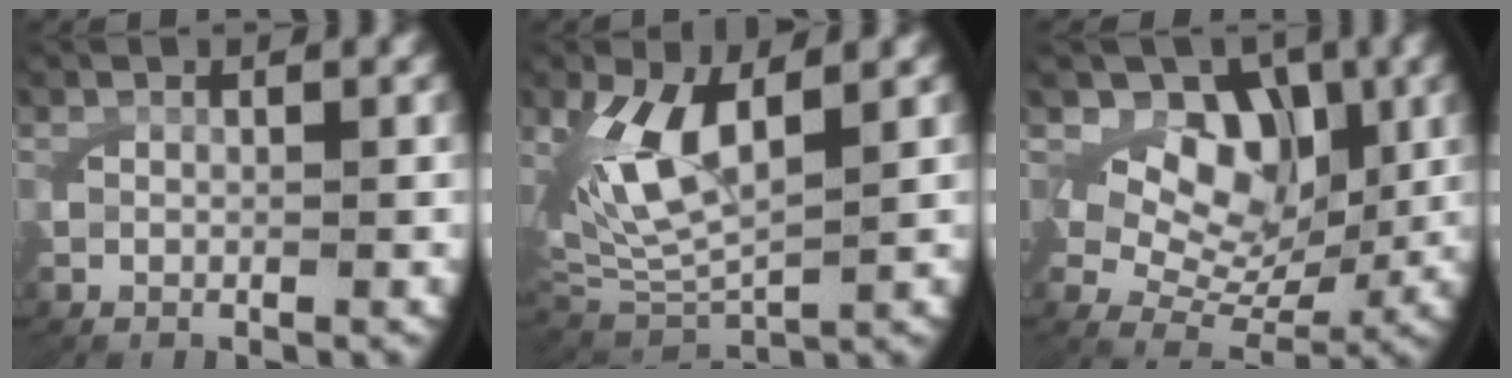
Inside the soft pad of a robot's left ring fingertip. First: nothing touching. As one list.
[{"total": 7.2, "force": [1.9, 4.5, 5.3], "torque": [-0.143, -0.008, 0.043]}, {"total": 8.8, "force": [1.8, 6.6, 5.6], "torque": [-0.098, -0.024, 0.033]}]